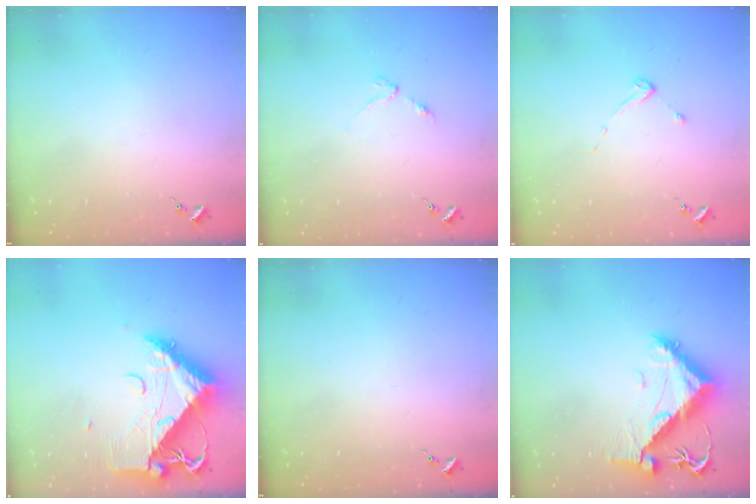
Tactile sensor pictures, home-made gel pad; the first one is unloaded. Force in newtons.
{"total": 3.2, "press": 3.1, "slide": 0.5}
{"total": 2.7, "press": 2.7, "slide": 0.3}
{"total": 14.6, "press": 14.5, "slide": 1.5}
{"total": 0.0}
{"total": 11.0, "press": 10.9, "slide": 1.0}